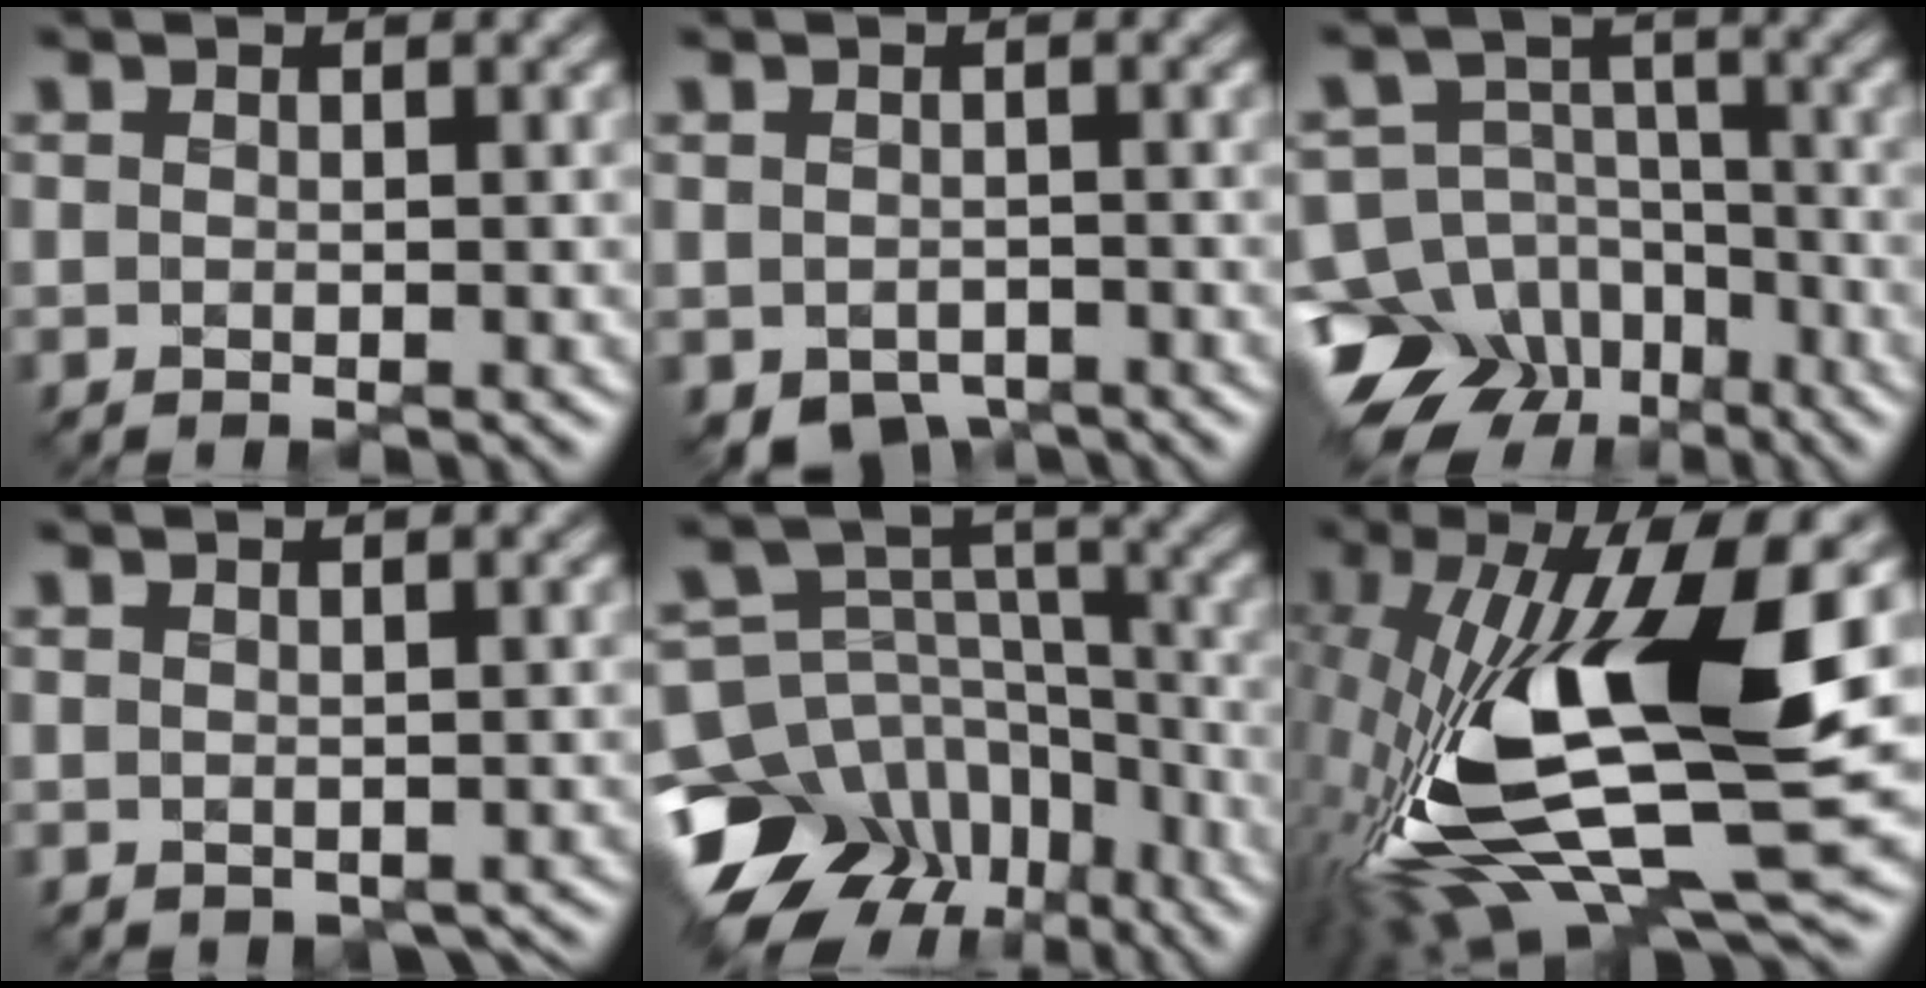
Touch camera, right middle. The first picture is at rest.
{"total": 3.6, "force": [-2.2, 2.2, 1.8], "torque": [-0.028, -0.014, -0.035]}
{"total": 14.3, "force": [-9.7, 9.9, 3.5], "torque": [-0.080, -0.023, -0.174]}
{"total": 1.2, "force": [0.0, 0.9, 0.8], "torque": [-0.016, -0.004, 0.003]}
{"total": 13.5, "force": [-9.4, 8.7, 4.2], "torque": [-0.098, 0.018, -0.153]}
{"total": 14.8, "force": [-0.2, 5.3, 13.8], "torque": [-0.281, -0.008, -0.007]}